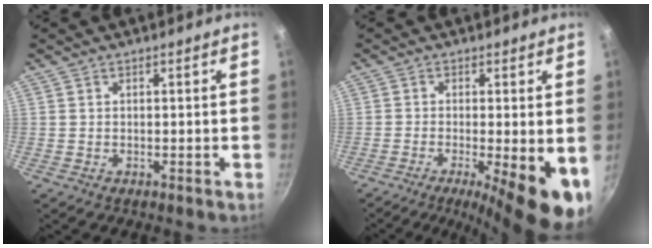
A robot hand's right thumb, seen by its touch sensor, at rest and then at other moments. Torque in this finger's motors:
{"motor_torque": [0.05, 0.88, 0.67, -0.64, 0.13]}